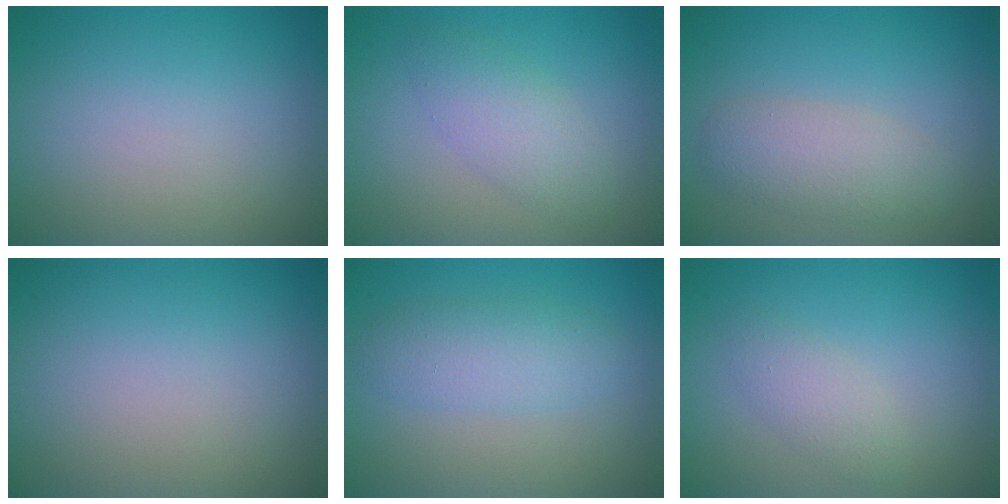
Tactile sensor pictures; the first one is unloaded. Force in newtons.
{"total": 3.0, "press": 3.0, "slide": 0.1}
{"total": 3.2, "press": 3.2, "slide": 0.1}
{"total": 0.0}
{"total": 3.3, "press": 3.3, "slide": 0.1}
{"total": 2.0, "press": 2.0, "slide": 0.1}